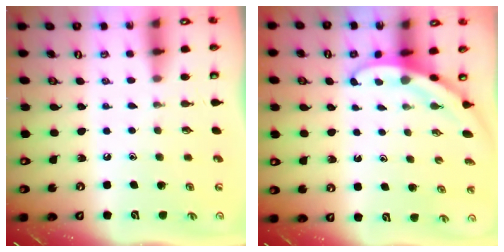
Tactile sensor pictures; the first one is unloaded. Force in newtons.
{"total": 3.4, "press": 3.4, "slide": 0.1}